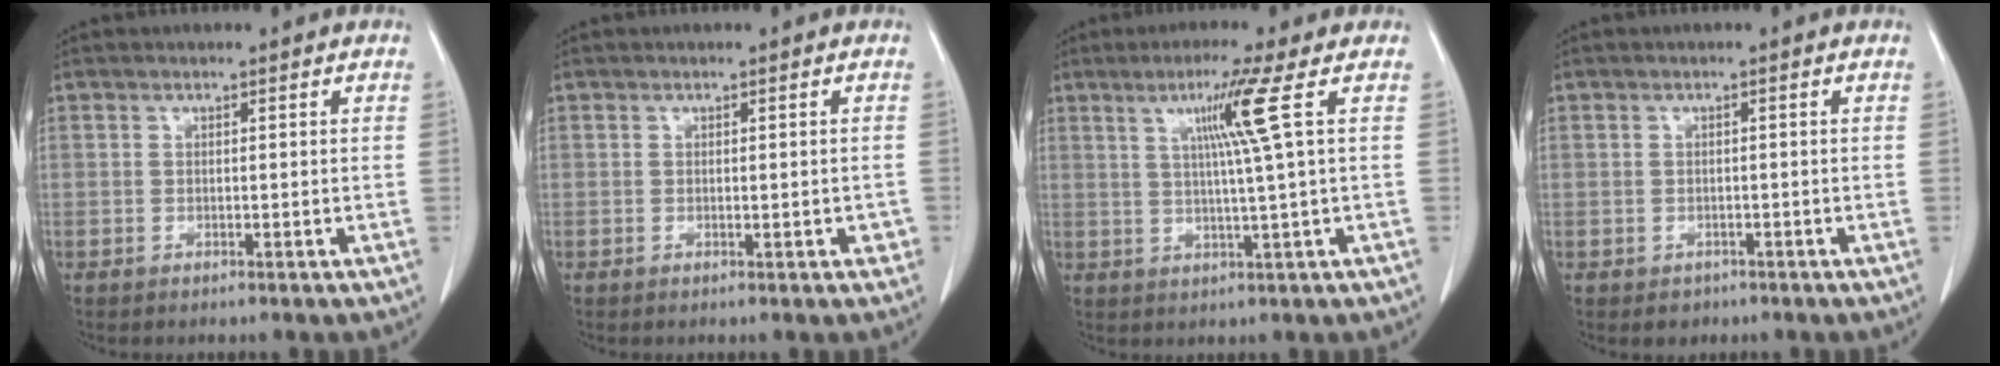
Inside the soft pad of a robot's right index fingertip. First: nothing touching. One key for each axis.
{"total": 1.4, "fx": -0.5, "fy": 0.5, "fz": 1.3, "tx": -0.012, "ty": 0.001, "tz": -0.004}
{"total": 6.8, "fx": 2.3, "fy": -2.2, "fz": 6.0, "tx": -0.112, "ty": -0.004, "tz": 0.046}
{"total": 1.7, "fx": -0.9, "fy": 1.5, "fz": 0.2, "tx": 0.000, "ty": 0.004, "tz": -0.010}